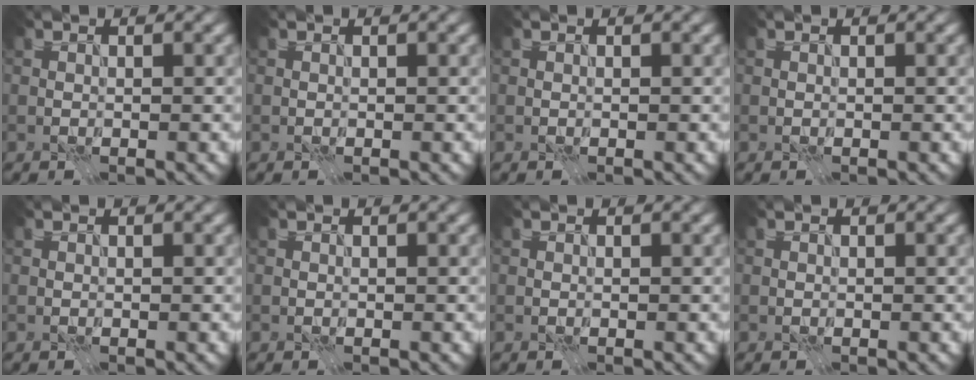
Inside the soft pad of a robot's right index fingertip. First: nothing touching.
{"total": 0.0}
{"total": 0.0}
{"total": 0.0}
{"total": 0.0}
{"total": 0.0}
{"total": 0.0}
{"total": 0.0}